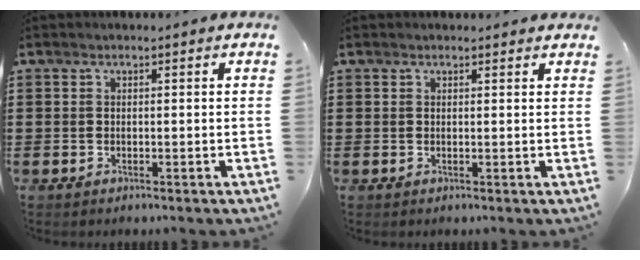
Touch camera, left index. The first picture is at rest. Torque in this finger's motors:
{"motor_torque": [0.89, -0.94, 0.10, 0.01]}